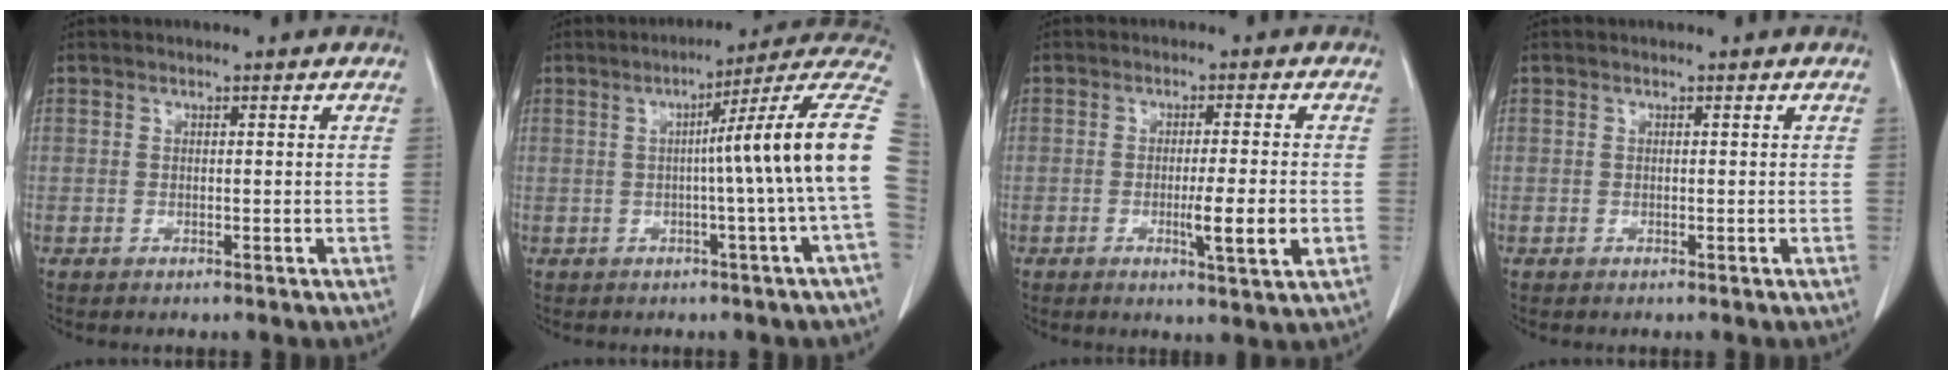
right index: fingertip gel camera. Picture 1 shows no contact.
{"total": 14.5, "force": [0.1, -2.5, 14.3], "torque": [-0.169, 0.018, -0.008]}
{"total": 6.3, "force": [-1.5, -0.1, 6.1], "torque": [-0.094, -0.011, -0.022]}
{"total": 0.0}